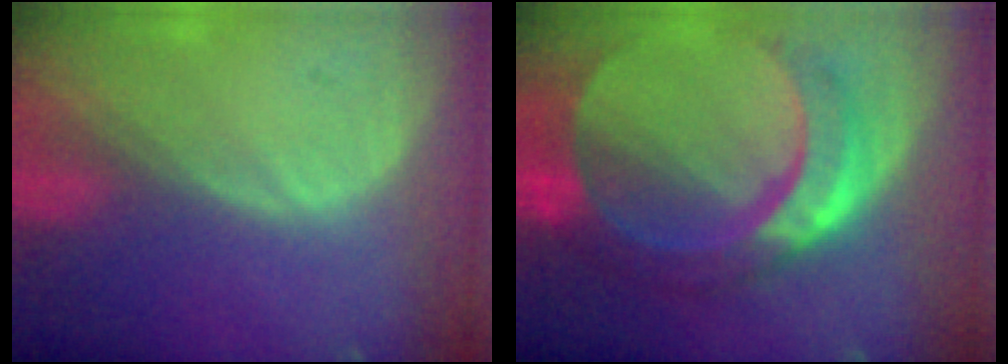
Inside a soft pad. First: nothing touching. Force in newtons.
{"total": 11.0, "press": 11.0, "slide": 1.1}